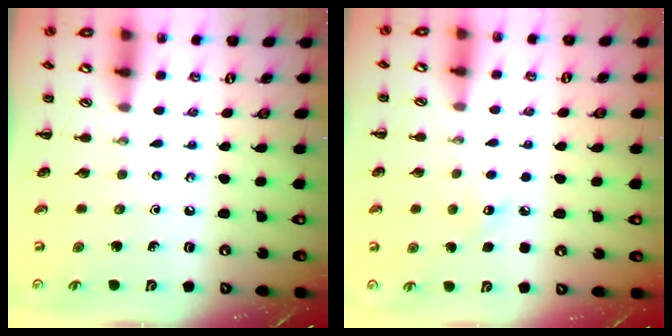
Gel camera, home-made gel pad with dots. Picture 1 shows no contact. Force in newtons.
{"total": 5.8, "press": 5.7, "slide": 1.5}